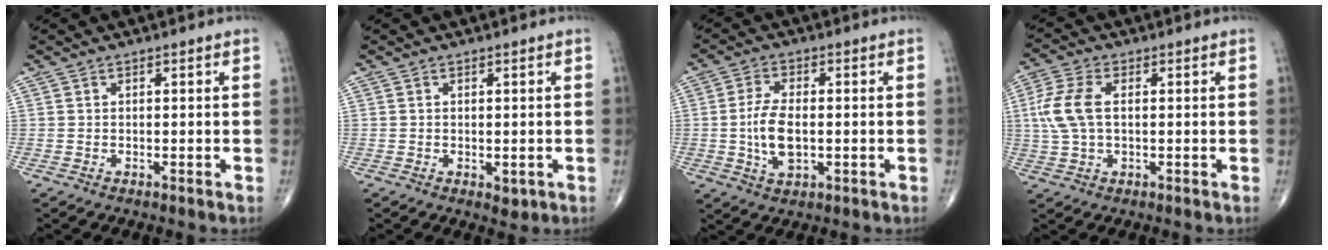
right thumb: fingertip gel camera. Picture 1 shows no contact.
{"total": 1.6, "force": [-0.3, 1.0, 1.2], "torque": [-0.009, -0.002, 0.000]}
{"total": 7.6, "force": [-0.7, 3.9, 6.5], "torque": [-0.128, 0.000, -0.011]}
{"total": 8.3, "force": [0.8, 4.6, 6.8], "torque": [-0.170, 0.012, 0.015]}